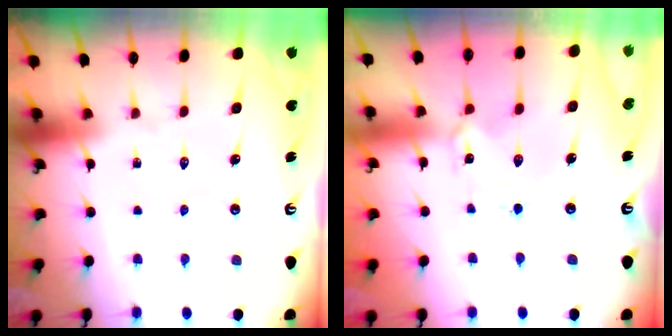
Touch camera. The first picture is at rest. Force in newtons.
{"total": 1.7, "press": 1.7, "slide": 0.2}